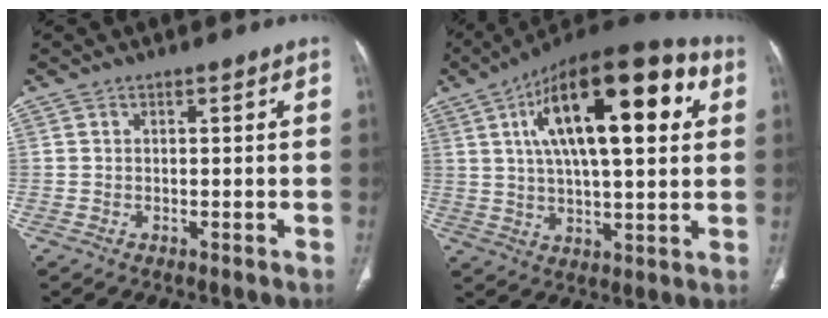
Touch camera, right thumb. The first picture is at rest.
{"total": 24.4, "force": [7.3, 9.4, 21.4], "torque": [-0.322, 0.013, 0.104]}